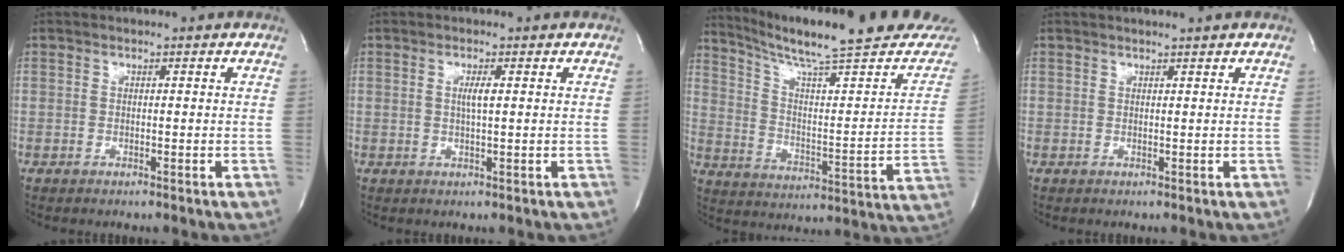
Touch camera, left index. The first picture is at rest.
{"total": 1.8, "force": [0.4, 0.0, 1.8], "torque": [-0.038, -0.001, 0.007]}
{"total": 26.7, "force": [23.5, 1.9, 12.7], "torque": [-0.195, -0.066, 0.318]}
{"total": 1.4, "force": [1.3, -0.4, 0.4], "torque": [-0.007, -0.001, 0.022]}